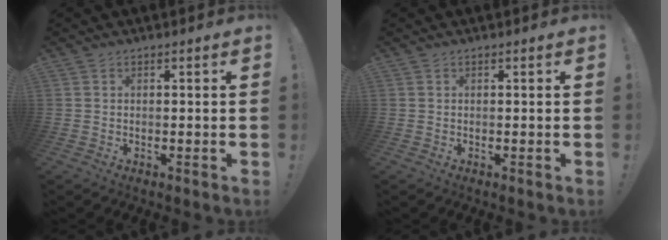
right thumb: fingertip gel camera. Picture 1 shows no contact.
{"total": 0.0}